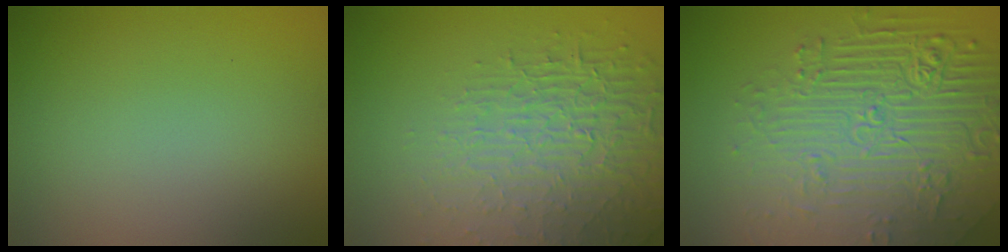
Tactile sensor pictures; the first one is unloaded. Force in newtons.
{"total": 4.2, "press": 4.0, "slide": 1.2}
{"total": 8.8, "press": 6.1, "slide": 6.4}